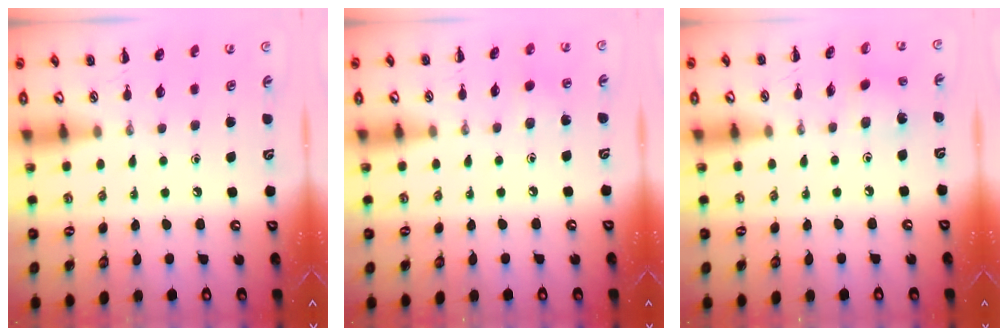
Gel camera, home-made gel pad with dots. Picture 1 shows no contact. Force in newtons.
{"total": 6.6, "press": 6.3, "slide": 2.0}
{"total": 1.5, "press": 1.4, "slide": 0.5}